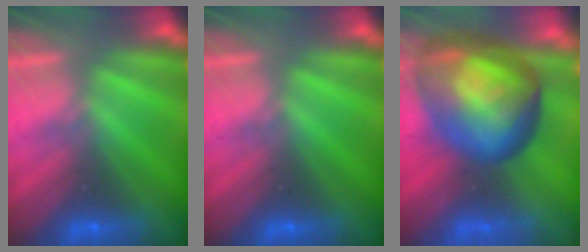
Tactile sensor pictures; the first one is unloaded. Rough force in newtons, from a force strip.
{"total": 0.0}
{"total": 7.6}